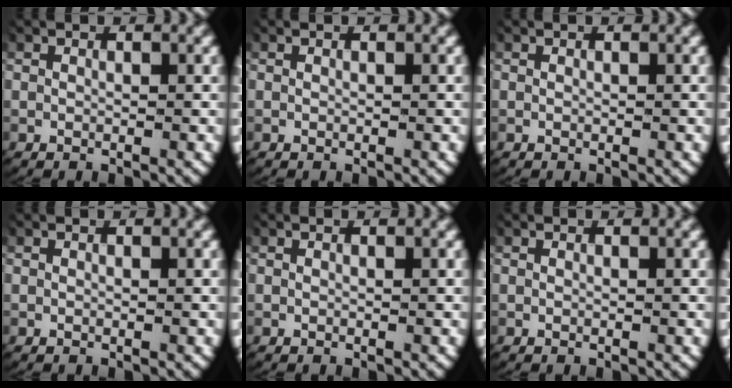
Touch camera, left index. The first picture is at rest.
{"total": 0.0}
{"total": 0.0}
{"total": 0.0}
{"total": 0.0}
{"total": 0.0}